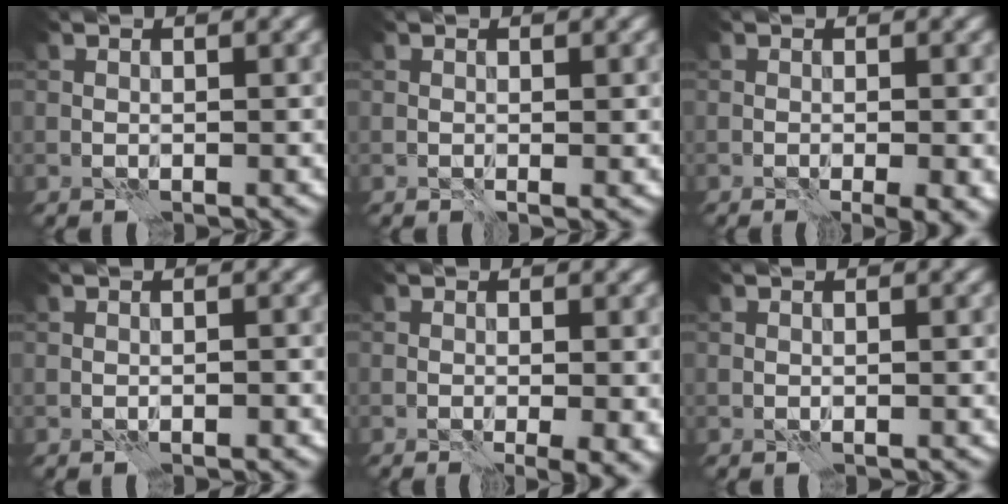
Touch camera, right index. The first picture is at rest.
{"total": 0.5, "force": [0.2, 0.1, 0.5], "torque": [-0.006, -0.001, 0.002]}
{"total": 2.5, "force": [-0.6, 0.6, 2.4], "torque": [-0.023, -0.001, -0.008]}
{"total": 0.7, "force": [-0.4, 0.0, 0.5], "torque": [-0.007, 0.001, -0.005]}
{"total": 3.2, "force": [-0.4, 0.8, 3.0], "torque": [-0.029, -0.004, -0.004]}
{"total": 0.0}